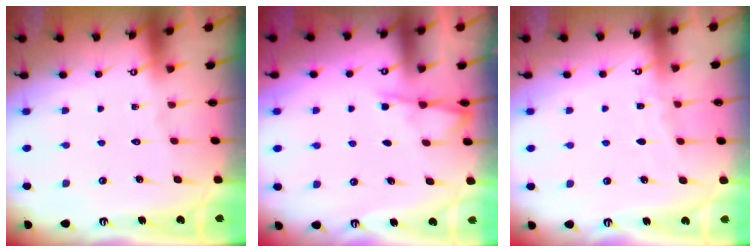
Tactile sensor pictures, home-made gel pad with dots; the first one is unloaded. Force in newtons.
{"total": 3.6, "press": 3.5, "slide": 0.6}
{"total": 2.8, "press": 2.8, "slide": 0.4}